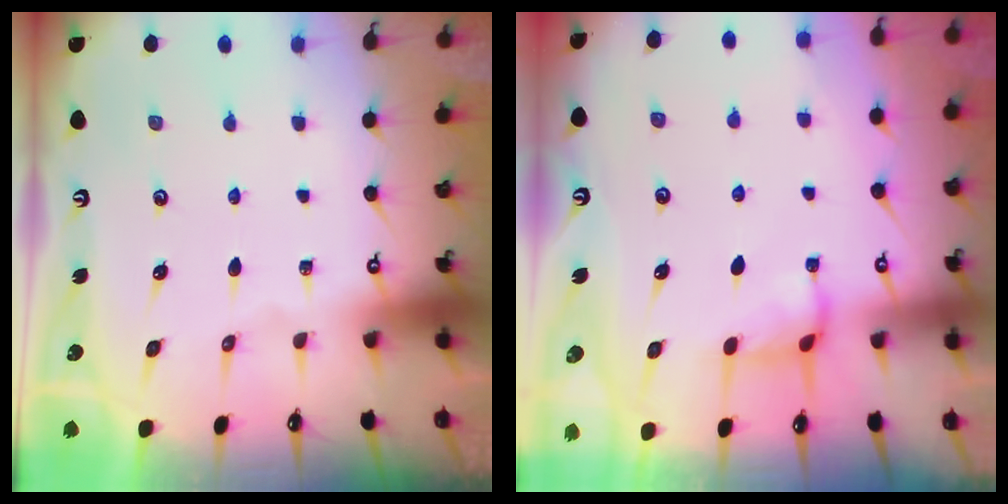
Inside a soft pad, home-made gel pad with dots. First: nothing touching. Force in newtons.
{"total": 2.0, "press": 1.9, "slide": 0.7}